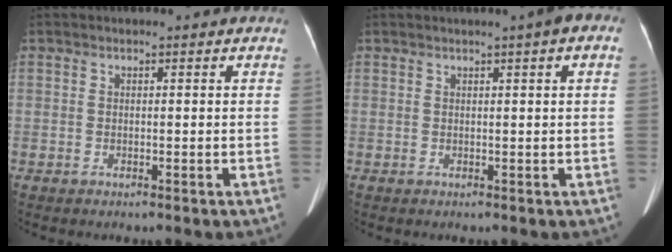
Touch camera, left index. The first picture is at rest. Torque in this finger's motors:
{"motor_torque": [0.15, -1.56, 0.04, -0.01]}